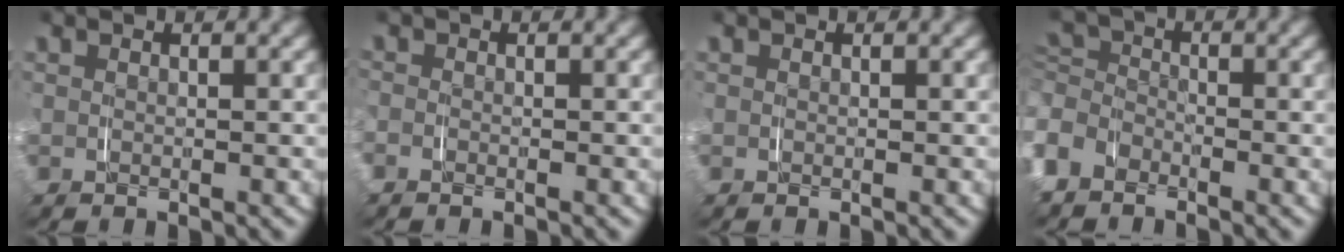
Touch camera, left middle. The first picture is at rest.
{"total": 1.8, "force": [-0.9, 1.5, 0.3], "torque": [-0.024, -0.010, -0.017]}
{"total": 0.0}
{"total": 2.9, "force": [-2.1, 1.6, -1.0], "torque": [0.011, -0.004, -0.046]}